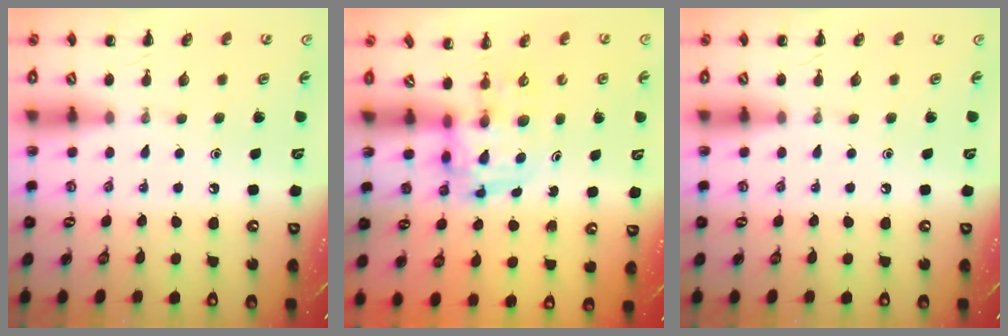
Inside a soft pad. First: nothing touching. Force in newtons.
{"total": 3.7, "press": 3.7, "slide": 0.7}
{"total": 0.0}